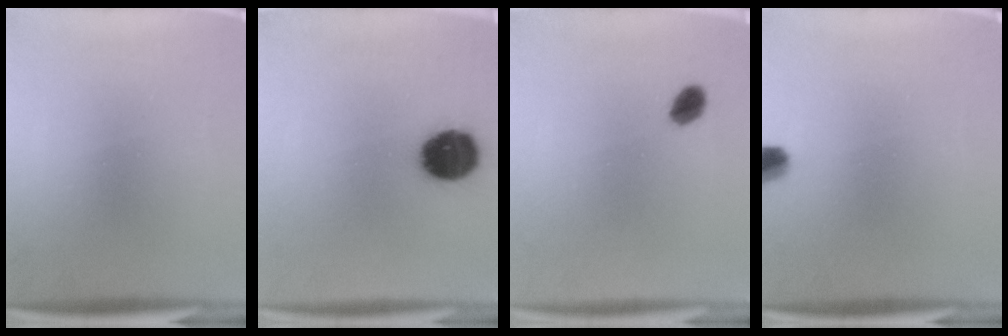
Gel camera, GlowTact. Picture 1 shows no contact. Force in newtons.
{"total": 13.7}
{"total": 3.6}
{"total": 3.7}